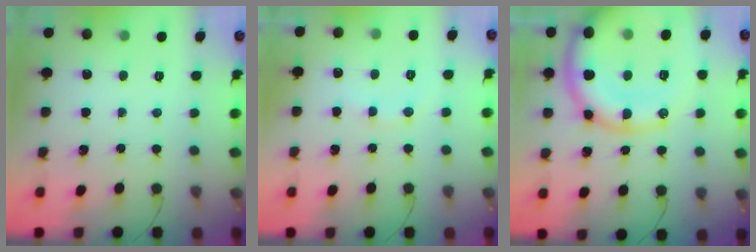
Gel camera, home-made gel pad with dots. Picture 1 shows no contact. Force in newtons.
{"total": 7.8, "press": 7.7, "slide": 1.3}
{"total": 21.7, "press": 21.7, "slide": 1.4}